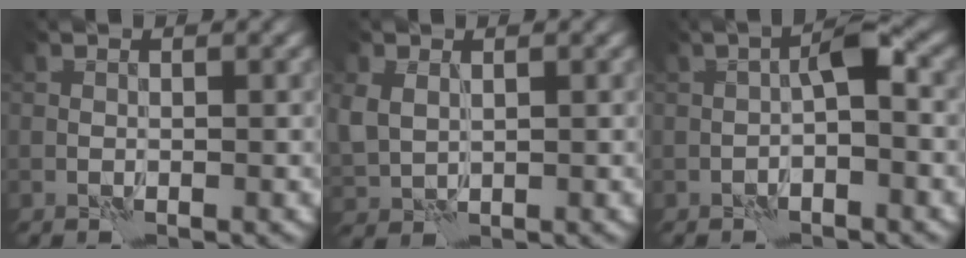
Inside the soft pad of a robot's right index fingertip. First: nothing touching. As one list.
[{"total": 2.7, "force": [0.8, 2.1, 1.6], "torque": [-0.046, -0.005, 0.020]}, {"total": 2.4, "force": [-0.6, 0.5, 2.3], "torque": [-0.038, 0.011, -0.017]}]